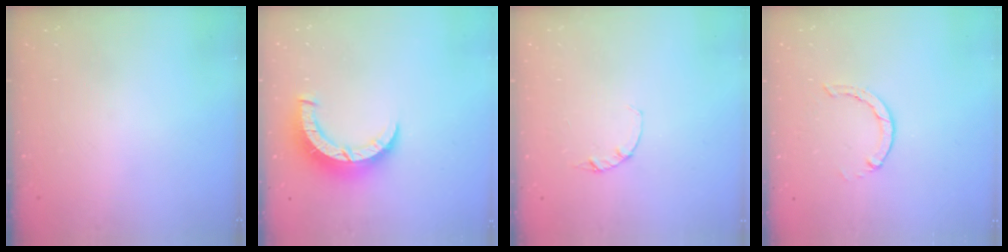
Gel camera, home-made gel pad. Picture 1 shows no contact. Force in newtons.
{"total": 8.4, "press": 8.4, "slide": 0.3}
{"total": 1.2, "press": 1.1, "slide": 0.3}
{"total": 1.3, "press": 1.2, "slide": 0.3}